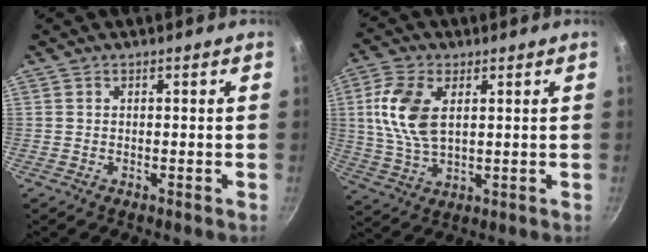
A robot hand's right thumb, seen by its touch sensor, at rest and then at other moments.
{"total": 11.1, "force": [2.6, 6.2, 8.9], "torque": [-0.178, -0.004, 0.053]}